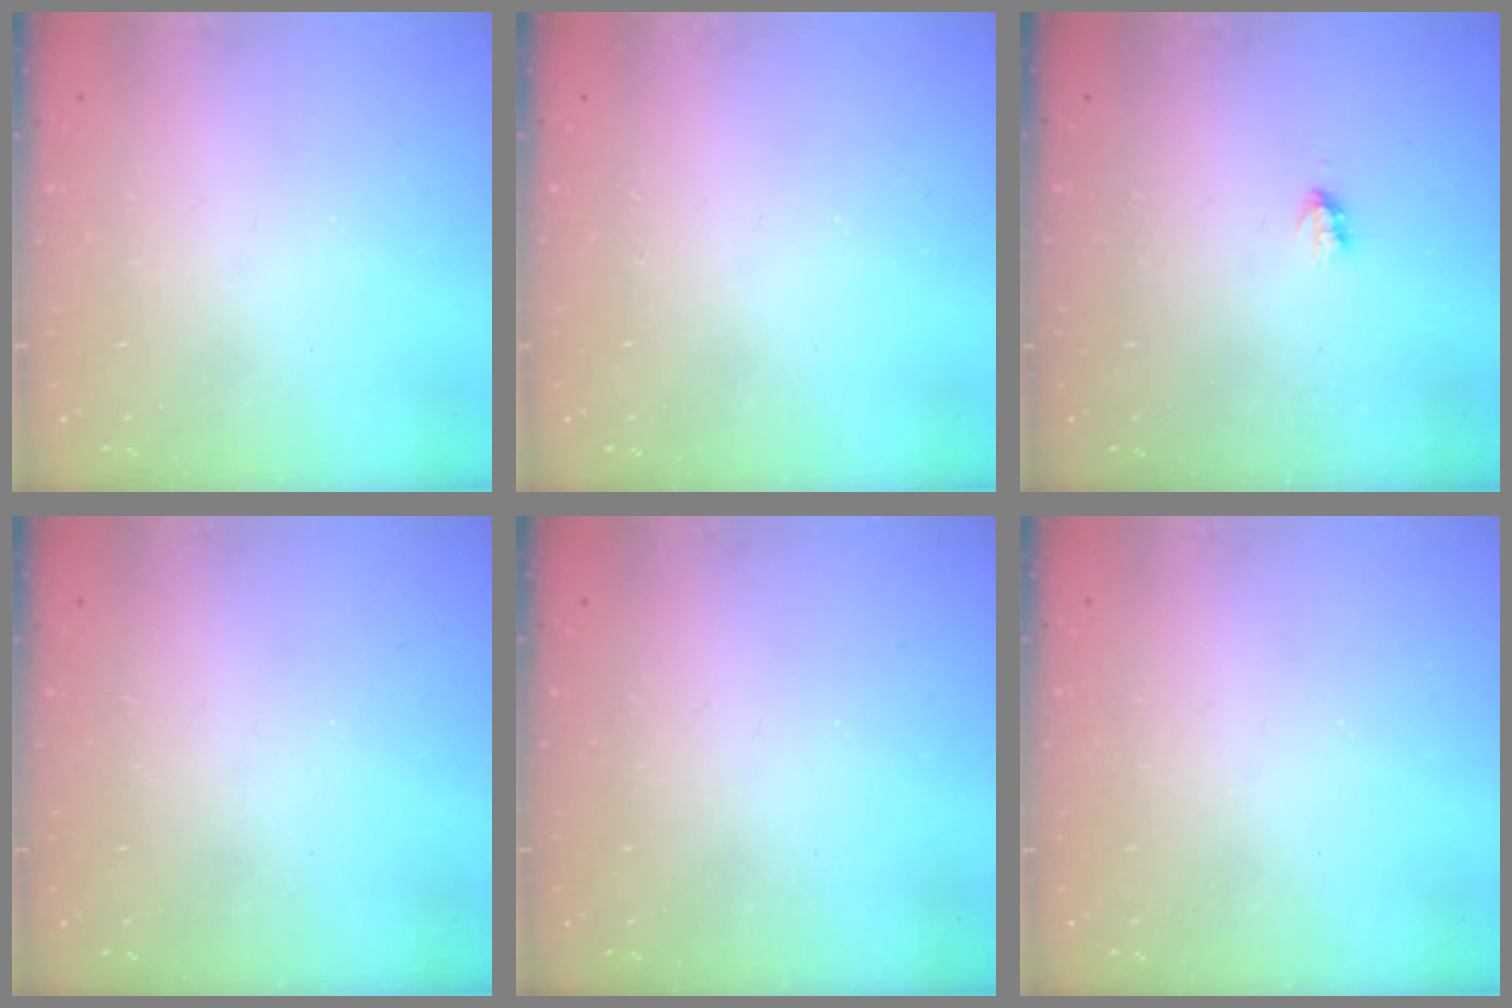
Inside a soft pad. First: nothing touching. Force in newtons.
{"total": 1.7, "press": 1.7, "slide": 0.2}
{"total": 1.9, "press": 1.8, "slide": 0.4}
{"total": 0.0}
{"total": 0.0}
{"total": 0.0}